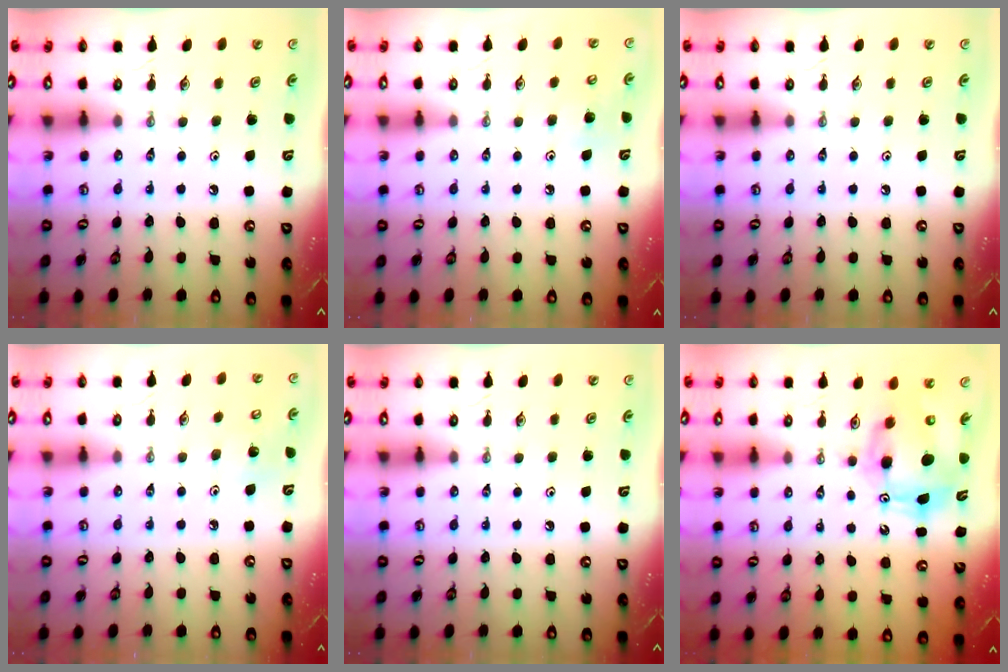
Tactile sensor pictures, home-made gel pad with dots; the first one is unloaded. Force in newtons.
{"total": 6.2, "press": 6.2, "slide": 0.8}
{"total": 0.0}
{"total": 6.7, "press": 6.7, "slide": 0.8}
{"total": 0.0}
{"total": 10.2, "press": 9.9, "slide": 2.3}